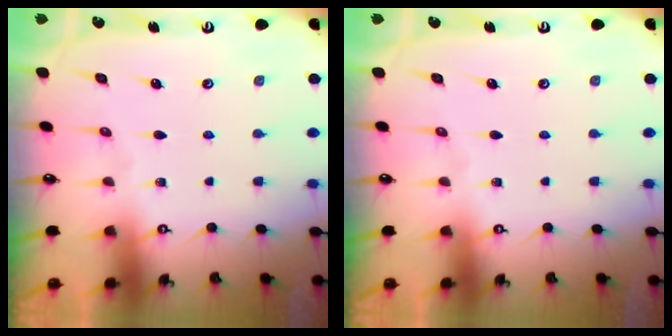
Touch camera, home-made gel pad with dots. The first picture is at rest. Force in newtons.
{"total": 0.0}